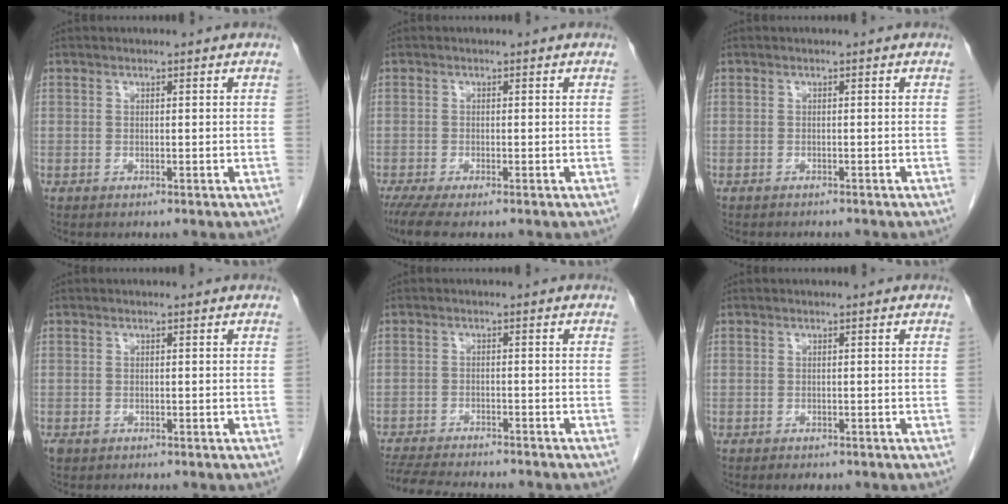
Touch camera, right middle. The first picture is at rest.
{"total": 4.4, "force": [-3.2, 0.6, 2.9], "torque": [-0.050, -0.011, -0.056]}
{"total": 2.3, "force": [-2.1, 0.6, 0.7], "torque": [-0.013, -0.004, -0.025]}
{"total": 0.9, "force": [-0.4, 0.7, 0.5], "torque": [-0.011, 0.000, -0.003]}
{"total": 12.4, "force": [-11.1, 2.1, 5.1], "torque": [-0.089, -0.014, -0.158]}
{"total": 1.7, "force": [-1.2, 0.9, 0.7], "torque": [-0.010, -0.001, -0.011]}